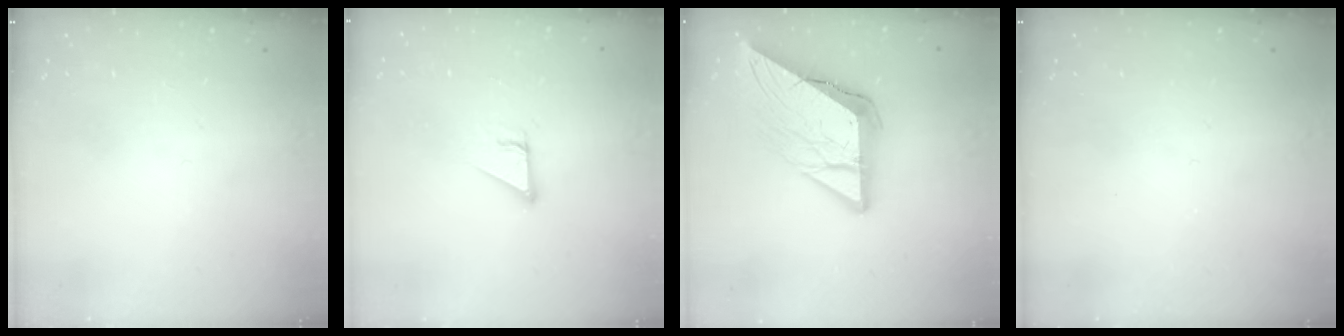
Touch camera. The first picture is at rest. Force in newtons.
{"total": 4.0, "press": 4.0, "slide": 0.2}
{"total": 15.9, "press": 15.8, "slide": 1.7}
{"total": 0.0}